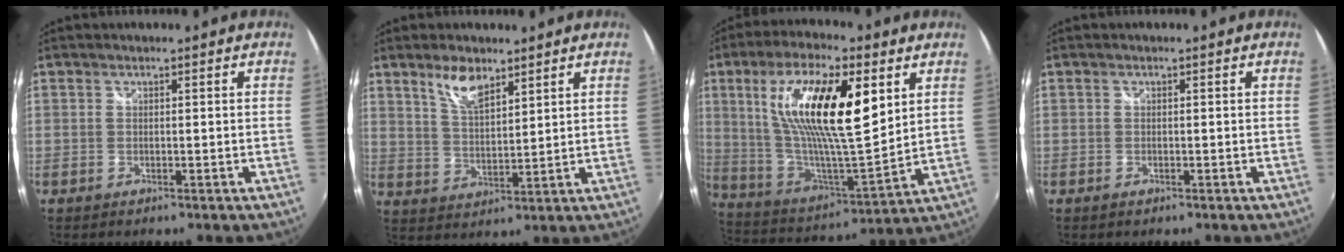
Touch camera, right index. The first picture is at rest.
{"total": 6.6, "force": [4.6, 2.6, 4.1], "torque": [-0.073, 0.003, 0.089]}
{"total": 23.4, "force": [8.3, 6.9, 20.7], "torque": [-0.377, 0.007, 0.151]}
{"total": 0.6, "force": [-0.4, 0.4, 0.2], "torque": [-0.004, -0.003, -0.010]}